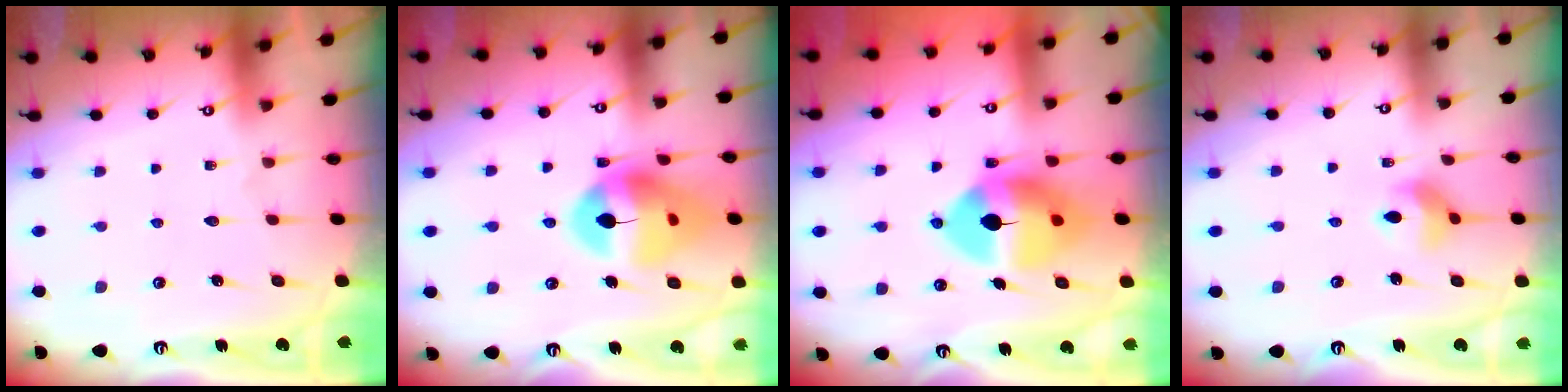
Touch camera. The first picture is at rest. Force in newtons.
{"total": 16.2, "press": 16.1, "slide": 2.0}
{"total": 14.0, "press": 13.8, "slide": 2.4}
{"total": 8.0, "press": 8.0, "slide": 1.1}